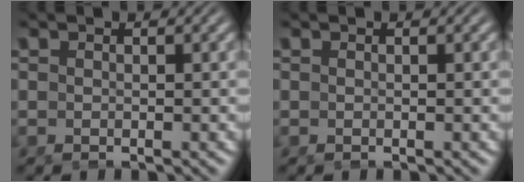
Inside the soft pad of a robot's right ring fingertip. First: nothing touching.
{"total": 0.0}